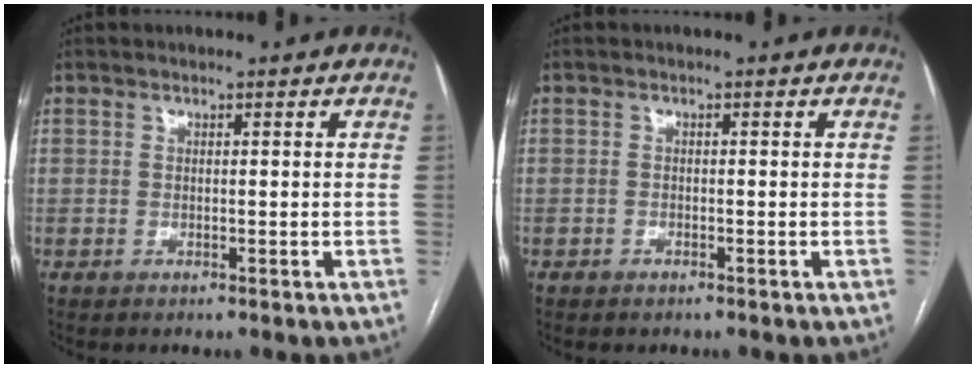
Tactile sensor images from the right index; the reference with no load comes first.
{"total": 0.6, "force": [-0.5, 0.3, 0.2], "torque": [-0.004, 0.001, -0.008]}